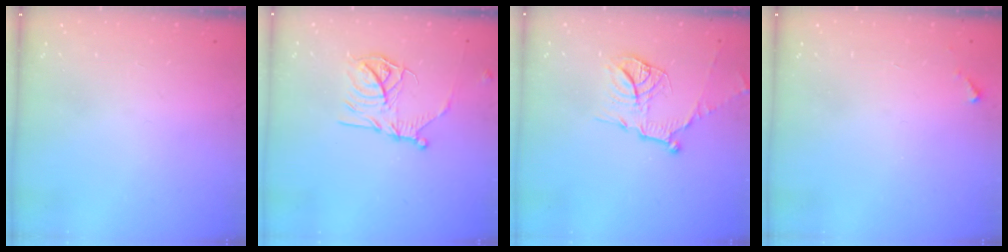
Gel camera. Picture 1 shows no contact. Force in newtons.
{"total": 13.2, "press": 13.2, "slide": 0.8}
{"total": 13.4, "press": 13.3, "slide": 1.2}
{"total": 2.8, "press": 2.8, "slide": 0.1}